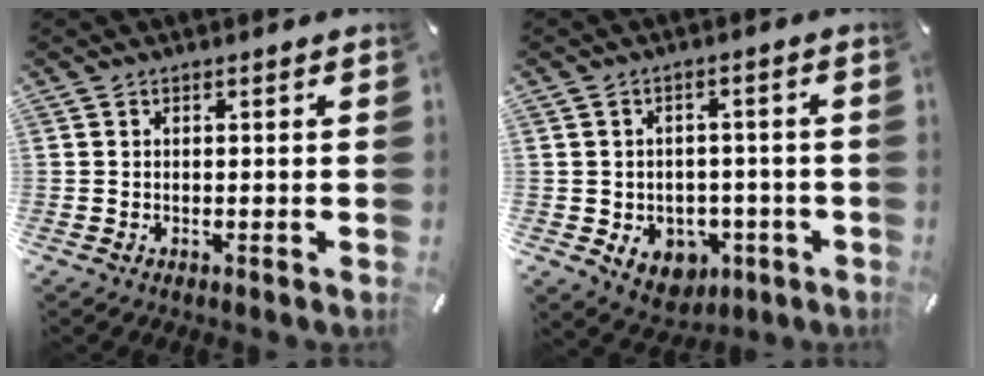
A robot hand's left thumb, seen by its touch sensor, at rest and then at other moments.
{"total": 7.4, "force": [-2.3, 6.1, 3.4], "torque": [-0.046, 0.014, -0.038]}